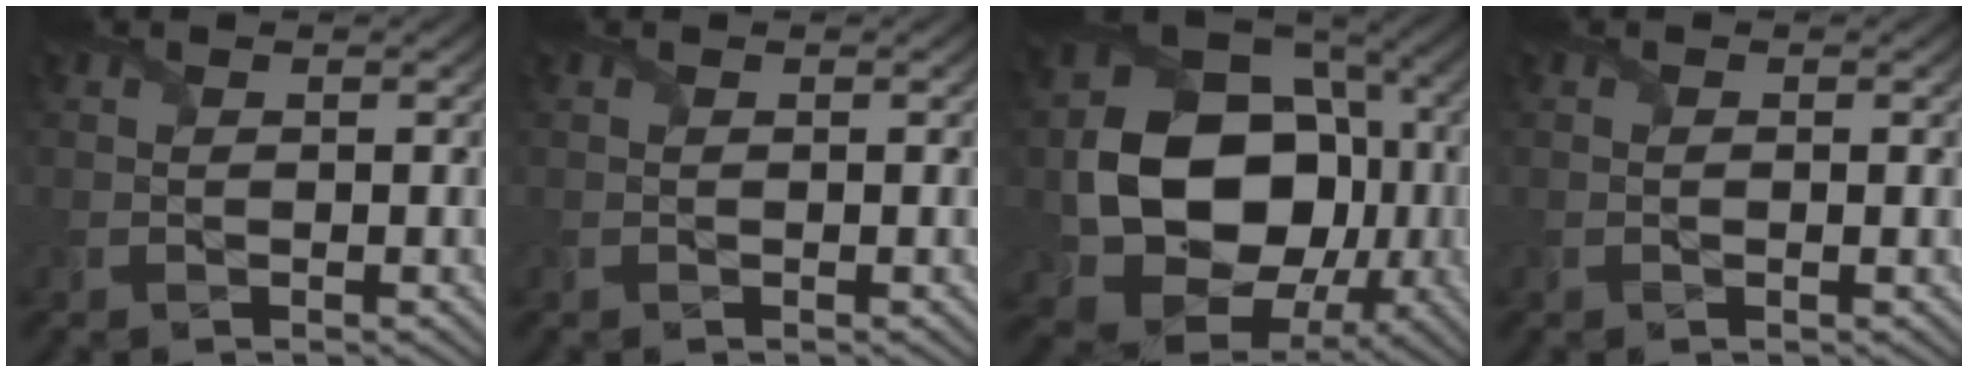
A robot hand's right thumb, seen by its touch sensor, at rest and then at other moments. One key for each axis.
{"total": 0.0}
{"total": 17.4, "fx": -1.2, "fy": 13.9, "fz": 10.4, "tx": -0.184, "ty": -0.058, "tz": 0.006}
{"total": 0.7, "fx": -0.1, "fy": 0.1, "fz": 0.7, "tx": -0.014, "ty": -0.003, "tz": -0.001}